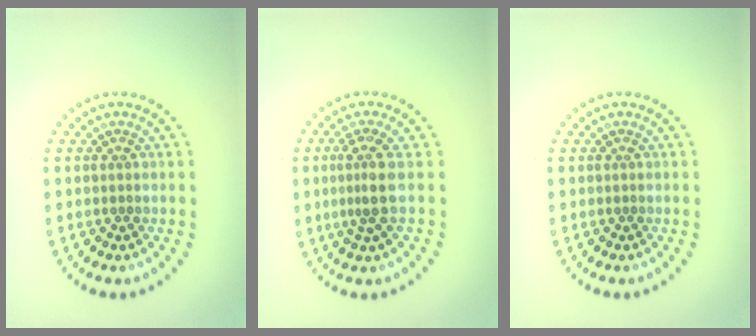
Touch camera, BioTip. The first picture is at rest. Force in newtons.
{"total": 2.6, "press": 1.9, "slide": 1.8}
{"total": 0.0}